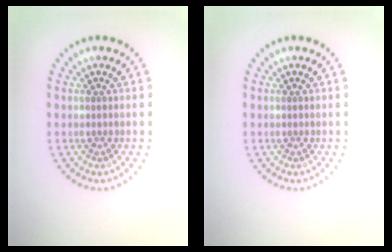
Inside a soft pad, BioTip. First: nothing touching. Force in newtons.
{"total": 0.0}